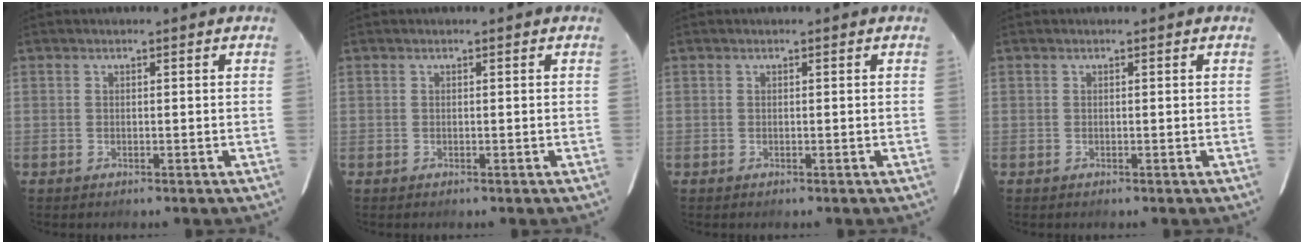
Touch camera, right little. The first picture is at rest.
{"total": 0.0}
{"total": 0.0}
{"total": 0.0}